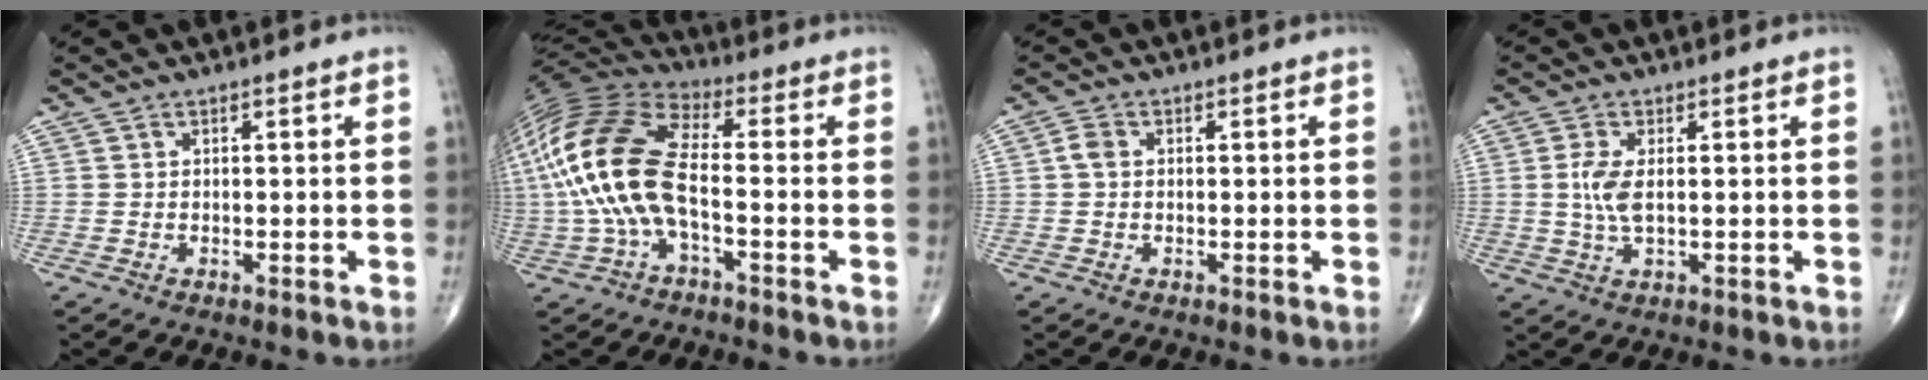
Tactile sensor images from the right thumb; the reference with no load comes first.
{"total": 18.2, "force": [-2.4, 7.9, 16.3], "torque": [-0.360, 0.032, -0.052]}
{"total": 2.0, "force": [0.1, 1.4, 1.4], "torque": [-0.028, 0.005, -0.001]}
{"total": 4.6, "force": [0.4, 1.8, 4.2], "torque": [-0.100, -0.004, 0.009]}